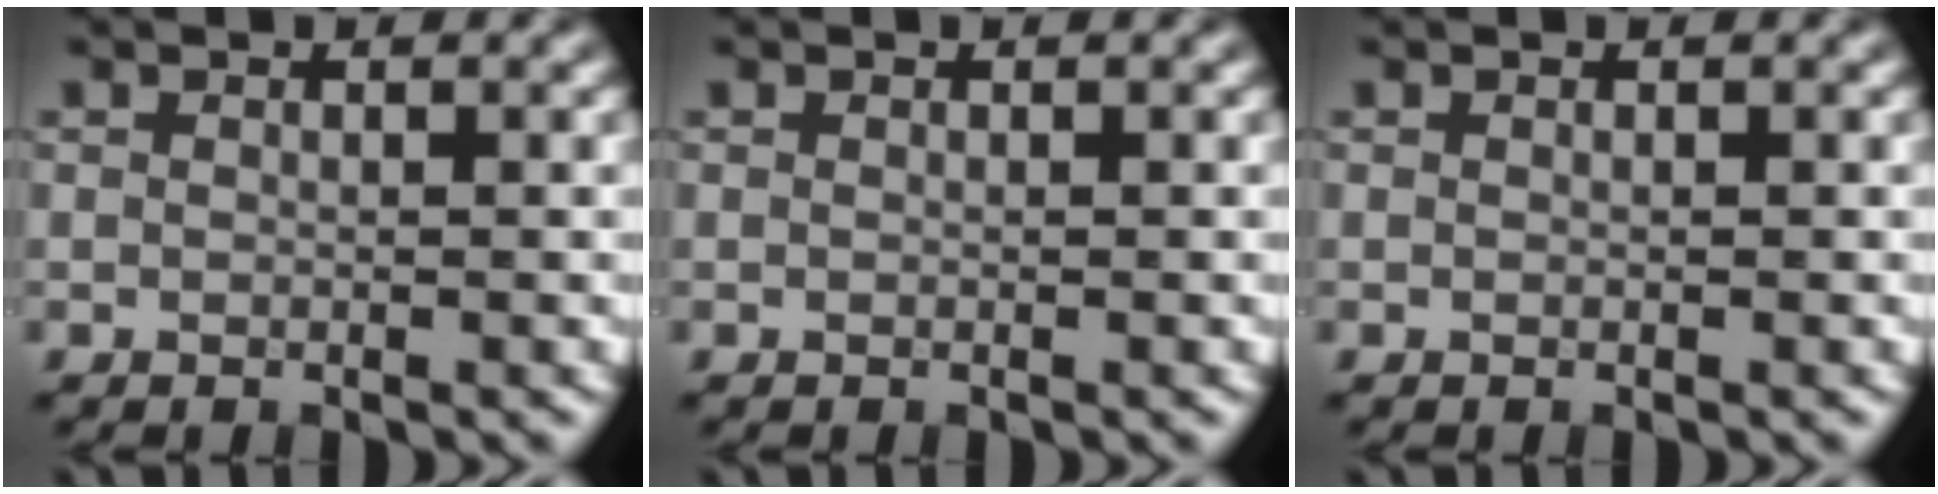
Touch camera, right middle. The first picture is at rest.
{"total": 0.0}
{"total": 0.0}